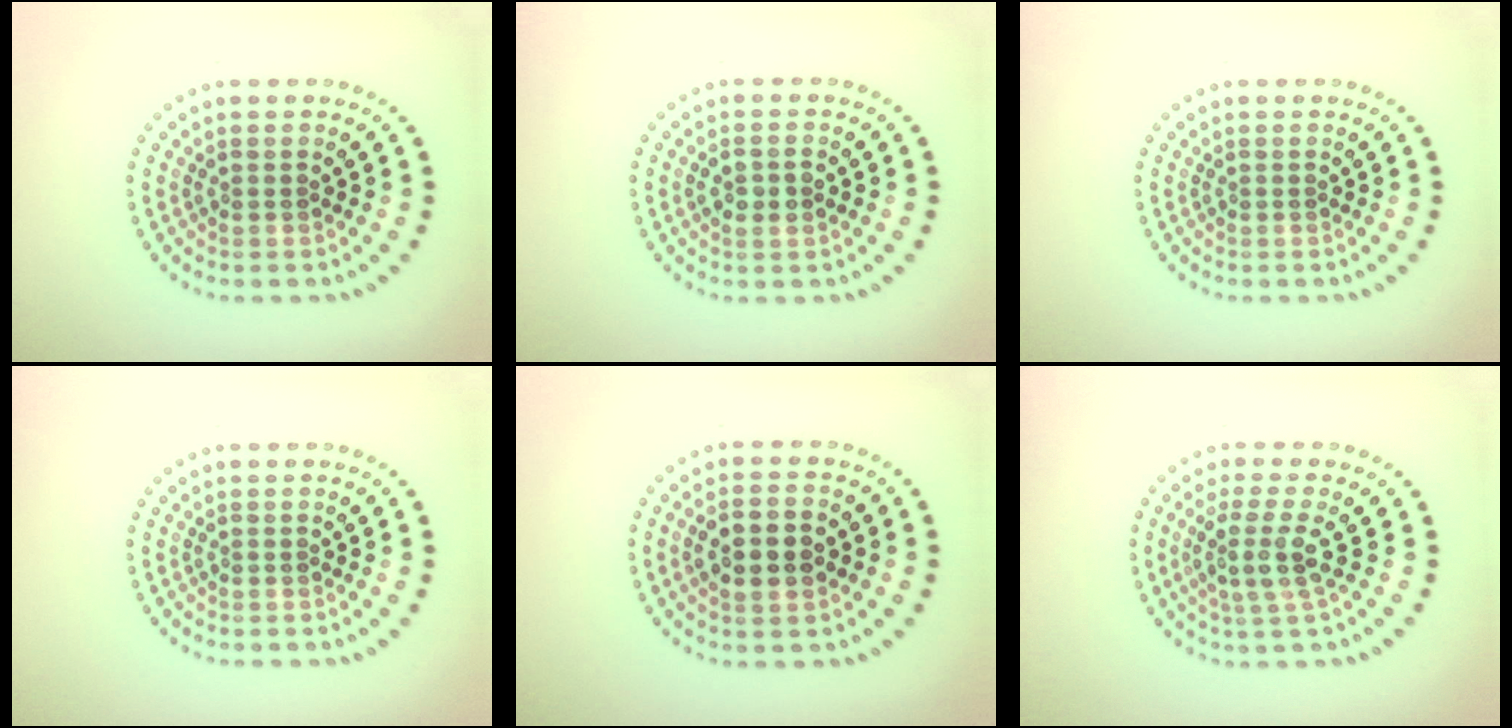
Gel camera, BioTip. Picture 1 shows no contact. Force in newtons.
{"total": 2.1, "press": 2.0, "slide": 0.4}
{"total": 0.0}
{"total": 0.0}
{"total": 3.9, "press": 3.9, "slide": 0.3}
{"total": 3.5, "press": 2.7, "slide": 2.2}